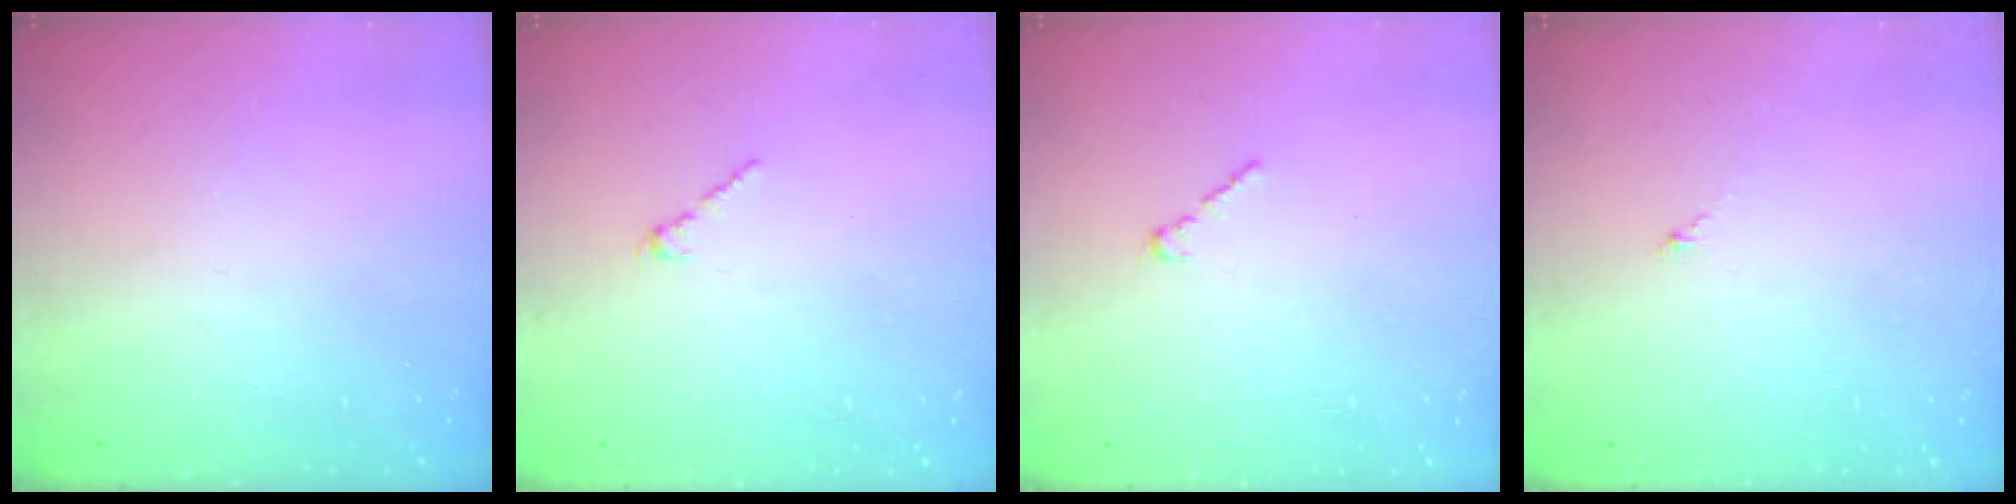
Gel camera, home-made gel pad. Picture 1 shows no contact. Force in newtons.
{"total": 2.1, "press": 2.0, "slide": 0.7}
{"total": 1.7, "press": 1.7, "slide": 0.5}
{"total": 0.0}